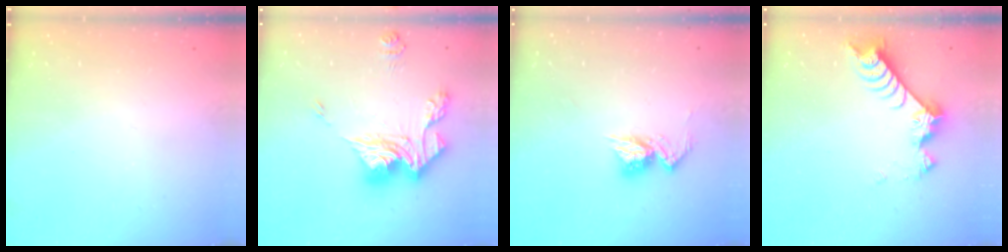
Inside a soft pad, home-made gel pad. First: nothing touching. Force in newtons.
{"total": 17.0, "press": 16.9, "slide": 1.7}
{"total": 9.6, "press": 9.6, "slide": 0.8}
{"total": 9.0, "press": 9.0, "slide": 1.0}